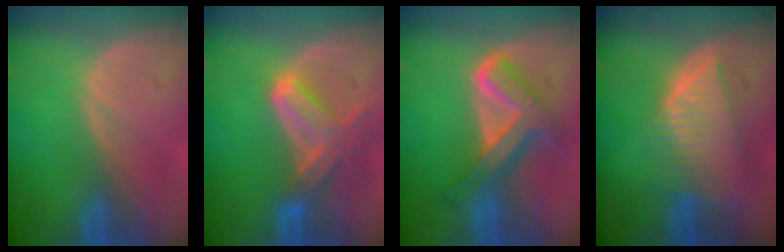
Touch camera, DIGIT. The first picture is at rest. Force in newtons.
{"total": 7.2, "press": 6.6, "slide": 2.9}
{"total": 8.4, "press": 8.4, "slide": 0.7}
{"total": 7.5, "press": 6.9, "slide": 2.7}